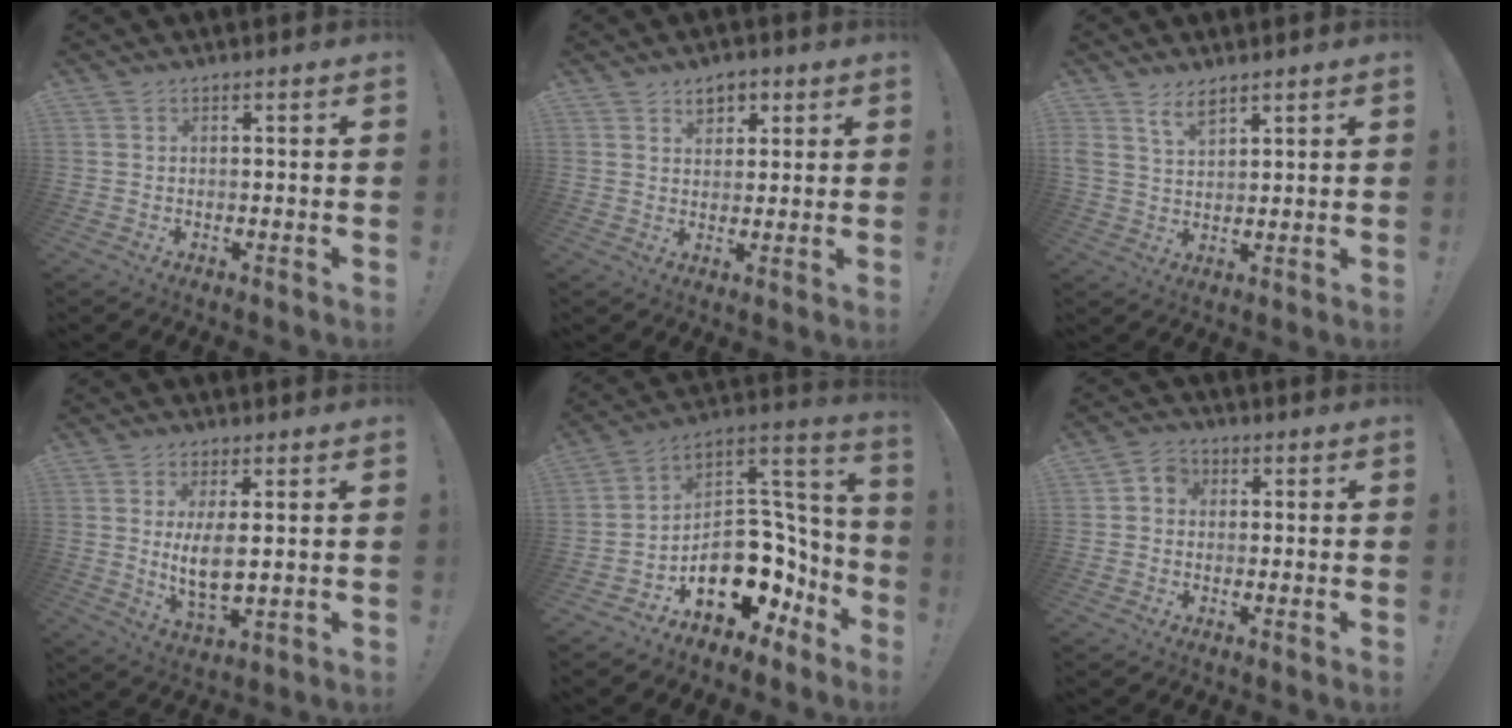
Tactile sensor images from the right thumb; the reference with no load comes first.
{"total": 5.1, "force": [2.9, 3.7, 2.0], "torque": [-0.014, -0.012, 0.050]}
{"total": 5.5, "force": [4.0, 2.3, 3.0], "torque": [-0.067, -0.013, 0.076]}
{"total": 8.2, "force": [1.6, 3.0, 7.4], "torque": [-0.146, -0.021, 0.026]}
{"total": 17.2, "force": [-5.0, 12.7, 10.5], "torque": [-0.124, 0.013, -0.050]}
{"total": 3.8, "force": [-0.1, 3.4, 1.7], "torque": [-0.024, 0.007, -0.001]}